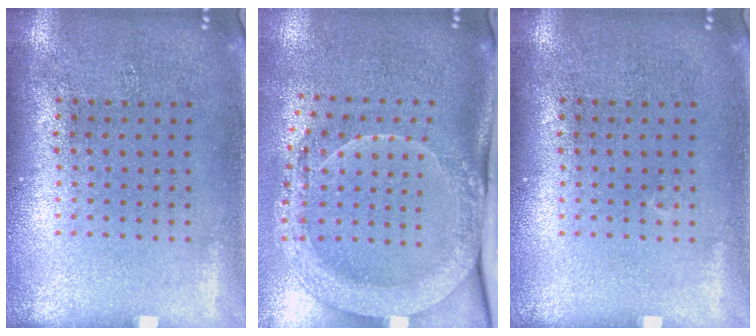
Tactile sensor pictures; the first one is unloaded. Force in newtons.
{"total": 2.1, "press": 2.0, "slide": 0.8}
{"total": 0.0}